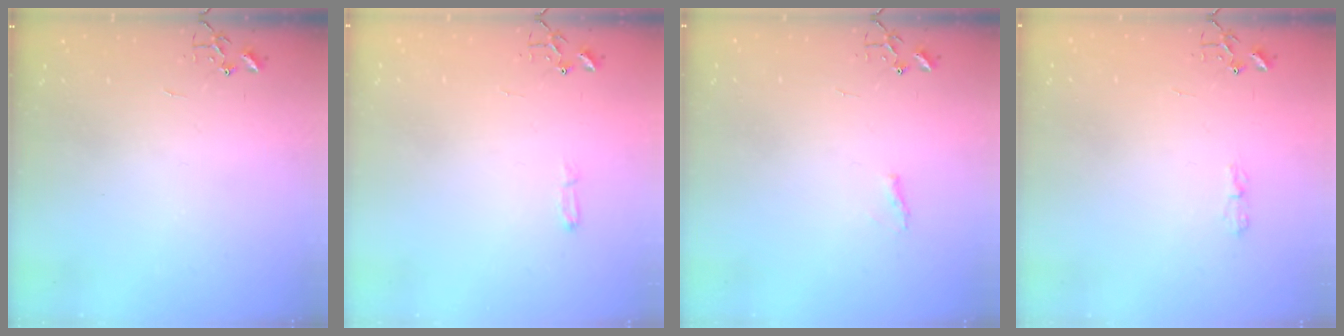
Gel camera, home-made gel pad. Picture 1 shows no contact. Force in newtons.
{"total": 4.0, "press": 3.9, "slide": 0.5}
{"total": 4.7, "press": 4.6, "slide": 0.6}
{"total": 3.1, "press": 3.1, "slide": 0.6}